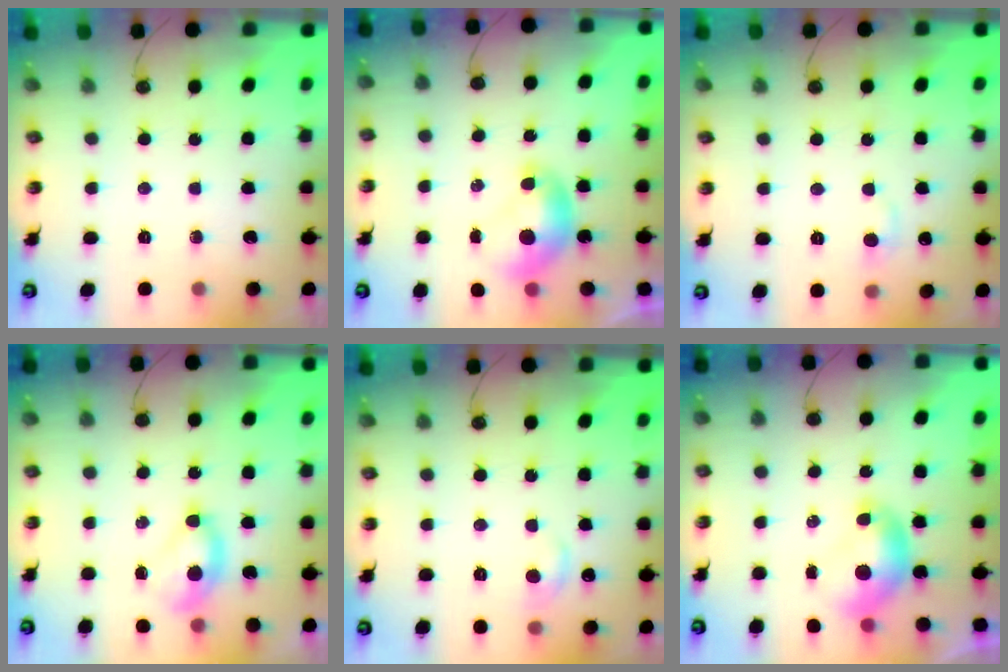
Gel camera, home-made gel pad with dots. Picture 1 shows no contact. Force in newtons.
{"total": 0.0}
{"total": 1.4, "press": 1.2, "slide": 0.8}
{"total": 2.1, "press": 2.0, "slide": 0.7}
{"total": 1.4, "press": 1.1, "slide": 0.9}
{"total": 0.0}